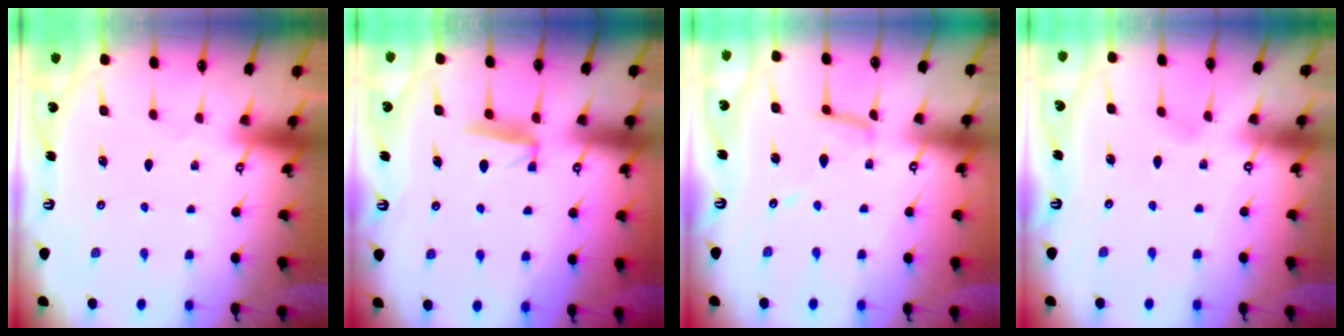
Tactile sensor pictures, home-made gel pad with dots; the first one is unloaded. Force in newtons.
{"total": 6.1, "press": 6.1, "slide": 0.6}
{"total": 8.4, "press": 8.4, "slide": 0.5}
{"total": 2.2, "press": 2.2, "slide": 0.3}